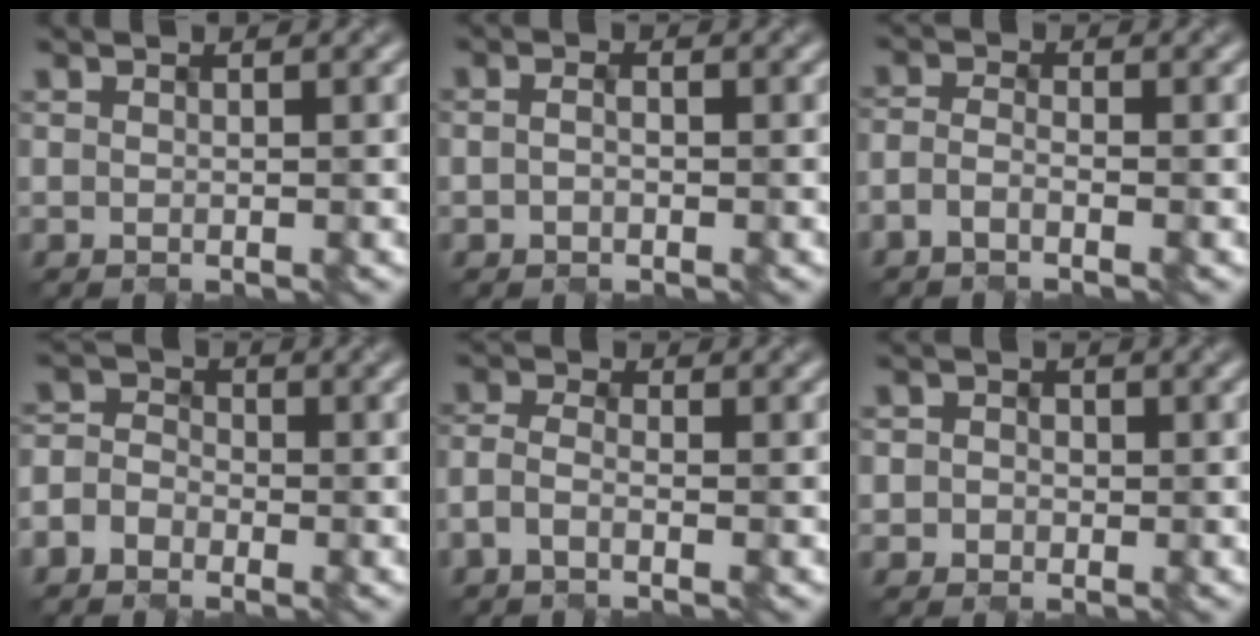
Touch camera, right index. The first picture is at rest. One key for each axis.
{"total": 1.9, "fx": -0.1, "fy": 1.4, "fz": 1.3, "tx": -0.018, "ty": 0.003, "tz": -0.008}
{"total": 1.7, "fx": -1.5, "fy": 0.5, "fz": 0.8, "tx": -0.017, "ty": 0.003, "tz": -0.037}
{"total": 3.1, "fx": -1.7, "fy": 2.4, "fz": 1.0, "tx": 0.007, "ty": 0.004, "tz": -0.042}
{"total": 2.1, "fx": -1.5, "fy": 0.8, "fz": 1.2, "tx": -0.030, "ty": 0.002, "tz": -0.040}
{"total": 2.1, "fx": -0.1, "fy": 2.0, "fz": 0.6, "tx": -0.002, "ty": 0.007, "tz": -0.018}